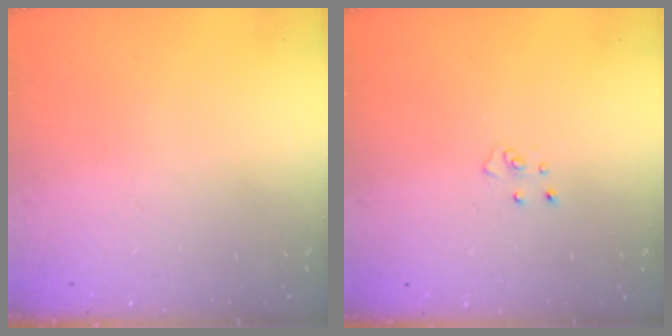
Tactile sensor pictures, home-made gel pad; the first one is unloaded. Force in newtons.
{"total": 3.6, "press": 3.6, "slide": 0.3}